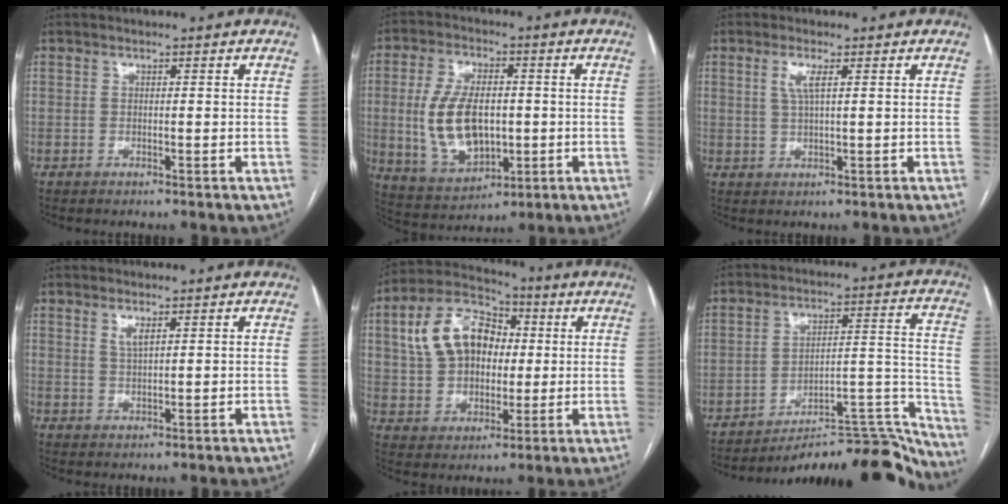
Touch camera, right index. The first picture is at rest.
{"total": 12.4, "force": [-0.4, 6.9, 10.3], "torque": [-0.216, 0.006, 0.008]}
{"total": 2.7, "force": [1.0, 0.3, 2.5], "torque": [-0.058, 0.000, 0.021]}
{"total": 2.1, "force": [1.2, 0.4, 1.6], "torque": [-0.036, -0.003, 0.026]}
{"total": 13.1, "force": [2.7, 9.3, 8.9], "torque": [-0.190, 0.039, 0.049]}
{"total": 24.6, "force": [-23.5, 3.5, 6.5], "torque": [-0.013, 0.041, -0.318]}